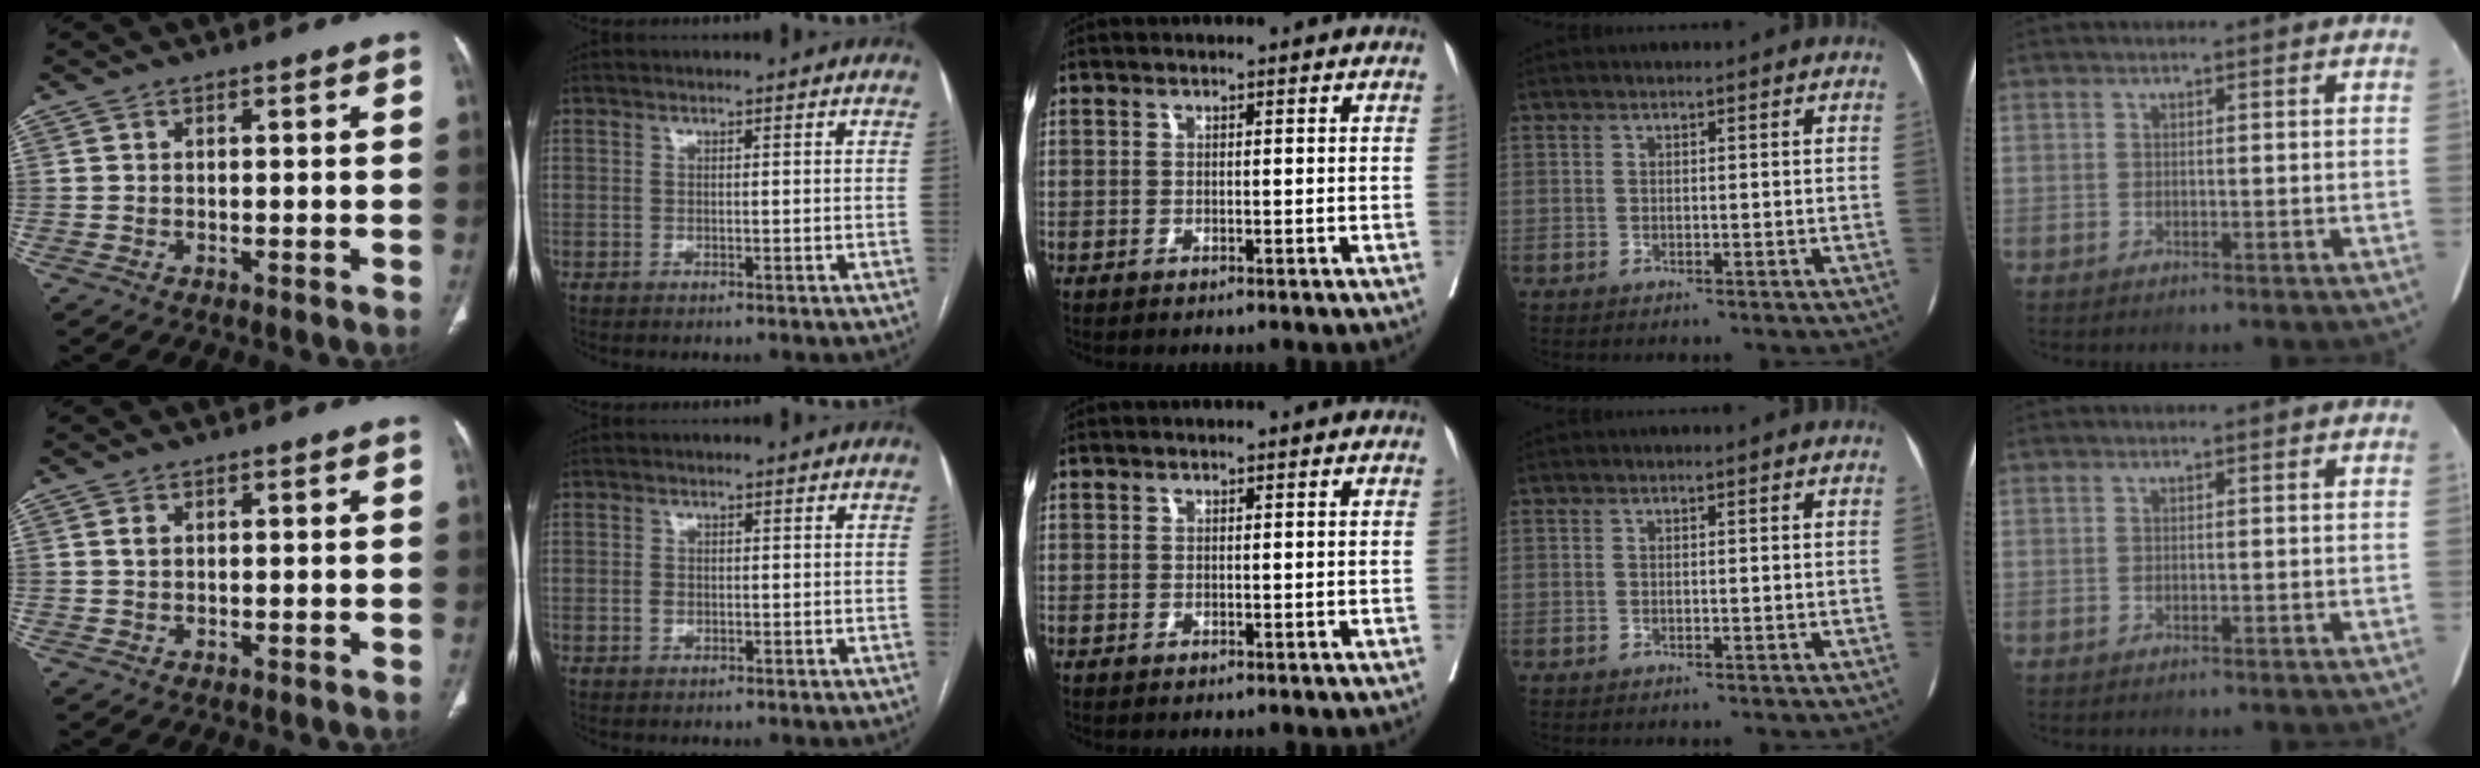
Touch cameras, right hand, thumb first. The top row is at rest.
{"thumb": {"total": 1.2, "force": [0.4, 0.8, 0.8], "torque": [-0.015, 0.000, 0.009]}, "index": {"total": 1.1, "force": [-0.2, 0.8, 0.7], "torque": [-0.012, 0.002, -0.001]}}